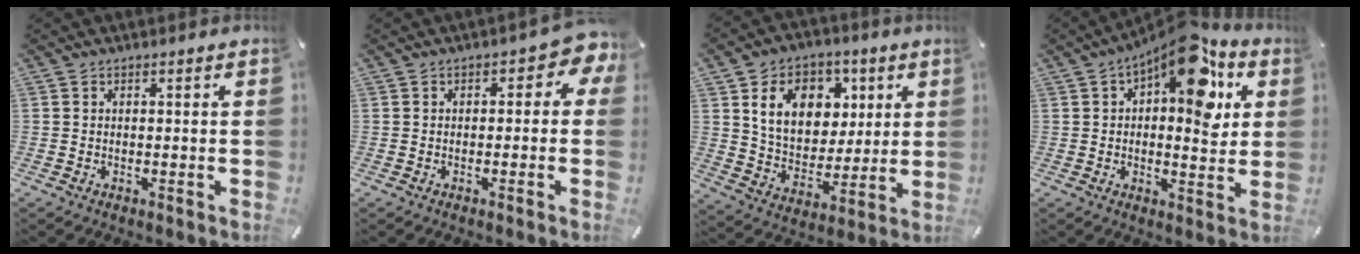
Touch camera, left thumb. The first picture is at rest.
{"total": 4.5, "force": [0.3, 2.5, 3.7], "torque": [-0.047, 0.002, -0.001]}
{"total": 14.6, "force": [5.5, 11.6, 7.0], "torque": [-0.118, -0.007, 0.106]}
{"total": 16.1, "force": [7.8, 7.3, 12.1], "torque": [-0.159, -0.048, 0.126]}